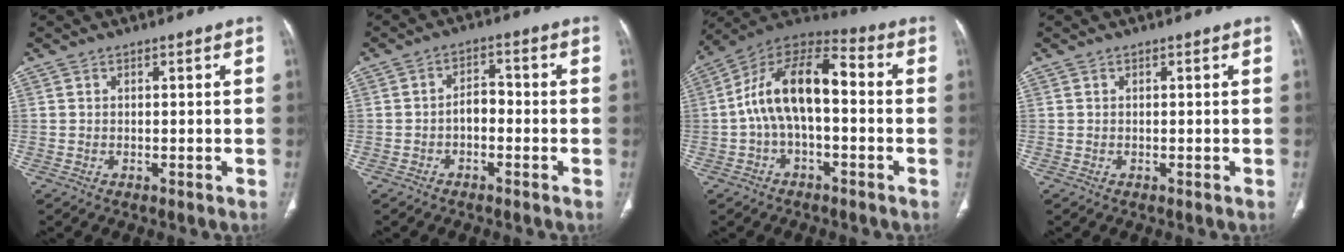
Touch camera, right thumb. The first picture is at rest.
{"total": 3.0, "force": [-1.0, 1.9, 2.1], "torque": [-0.024, 0.020, -0.024]}
{"total": 14.8, "force": [-0.6, 7.5, 12.8], "torque": [-0.218, 0.050, -0.022]}
{"total": 0.0}